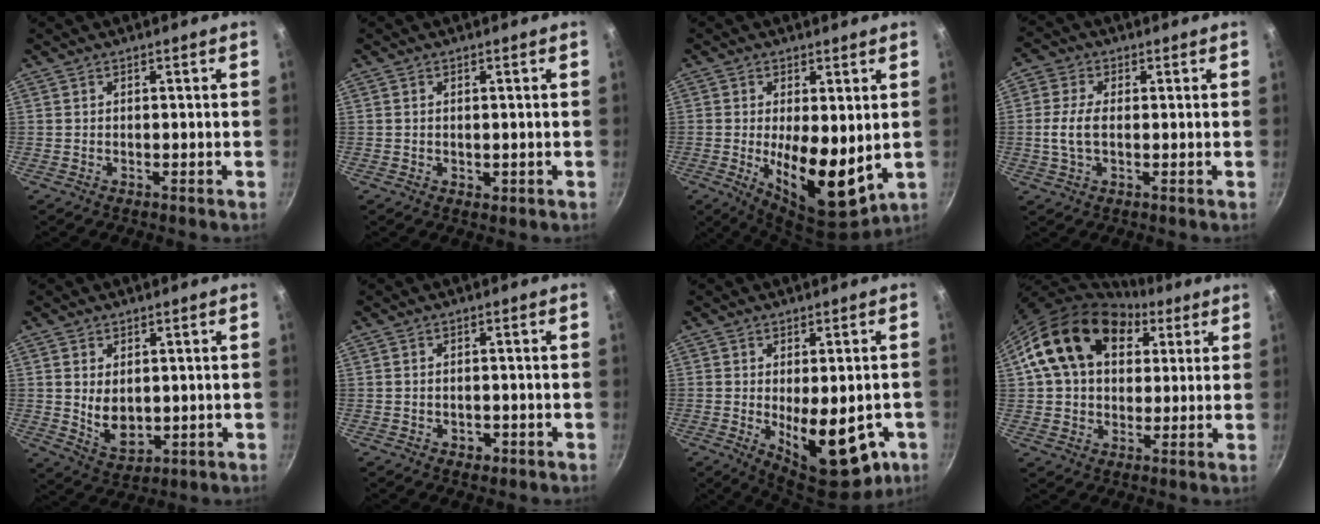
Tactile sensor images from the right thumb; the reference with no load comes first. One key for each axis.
{"total": 1.5, "fx": 0.1, "fy": 1.1, "fz": 1.1, "tx": -0.014, "ty": -0.001, "tz": 0.001}
{"total": 13.5, "fx": -0.8, "fy": 5.9, "fz": 12.1, "tx": -0.179, "ty": -0.027, "tz": -0.002}
{"total": 6.1, "fx": 0.1, "fy": 3.7, "fz": 4.8, "tx": -0.099, "ty": 0.011, "tz": -0.006}
{"total": 7.6, "fx": 0.6, "fy": 5.1, "fz": 5.6, "tx": -0.086, "ty": -0.018, "tz": 0.028}
{"total": 2.5, "fx": -0.9, "fy": 1.7, "fz": 1.5, "tx": -0.021, "ty": 0.003, "tz": -0.010}
{"total": 16.5, "fx": -4.3, "fy": 7.7, "fz": 14.0, "tx": -0.156, "ty": -0.015, "tz": -0.040}
{"total": 18.3, "fx": 6.9, "fy": 13.0, "fz": 10.8, "tx": -0.162, "ty": 0.005, "tz": 0.108}